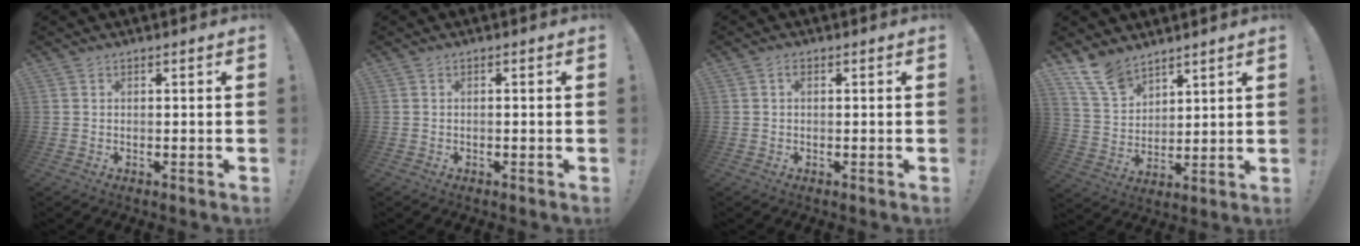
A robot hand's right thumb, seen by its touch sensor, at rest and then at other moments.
{"total": 0.7, "force": [-0.5, -0.1, 0.5], "torque": [-0.017, 0.001, -0.008]}
{"total": 1.1, "force": [0.1, 0.7, 0.8], "torque": [-0.013, 0.002, -0.001]}
{"total": 11.5, "force": [9.0, 6.1, 3.8], "torque": [-0.082, -0.057, 0.178]}